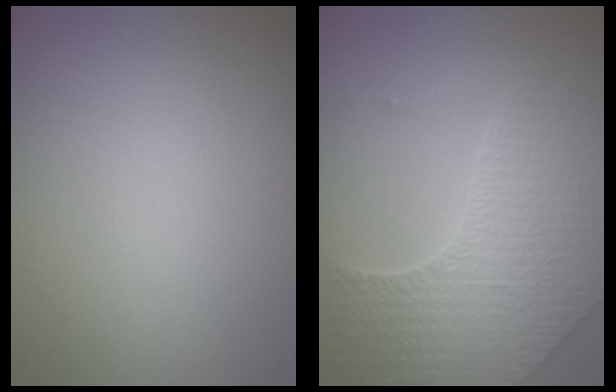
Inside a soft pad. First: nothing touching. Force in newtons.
{"total": 8.0, "press": 5.8, "slide": 5.5}